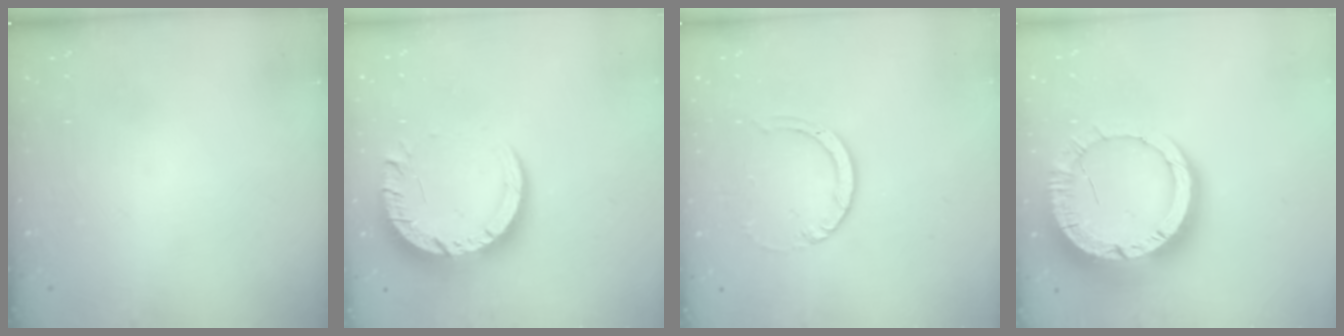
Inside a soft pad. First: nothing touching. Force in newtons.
{"total": 13.0, "press": 13.0, "slide": 1.0}
{"total": 5.1, "press": 5.1, "slide": 0.3}
{"total": 18.8, "press": 18.7, "slide": 1.8}